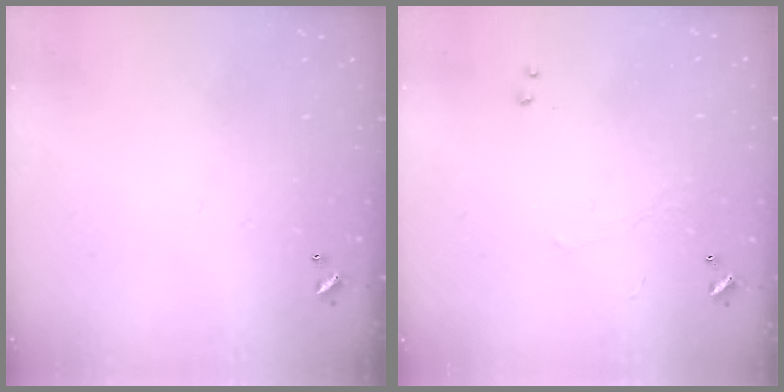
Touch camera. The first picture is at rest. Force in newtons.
{"total": 0.7, "press": 0.3, "slide": 0.6}